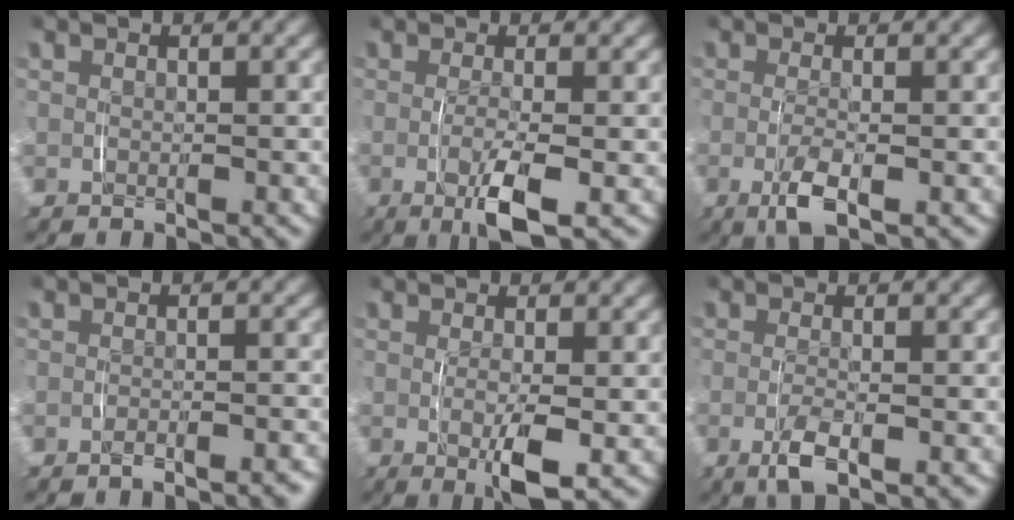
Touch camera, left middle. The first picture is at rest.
{"total": 4.3, "force": [-1.1, 0.8, 4.0], "torque": [-0.067, -0.013, -0.015]}
{"total": 3.1, "force": [-0.9, 0.8, 2.9], "torque": [-0.060, -0.013, -0.011]}
{"total": 1.6, "force": [-1.4, 0.0, 0.8], "torque": [-0.015, 0.004, -0.026]}
{"total": 3.8, "force": [-0.5, 0.8, 3.6], "torque": [-0.055, -0.012, -0.006]}
{"total": 2.8, "force": [-0.9, 0.7, 2.5], "torque": [-0.054, -0.011, -0.012]}